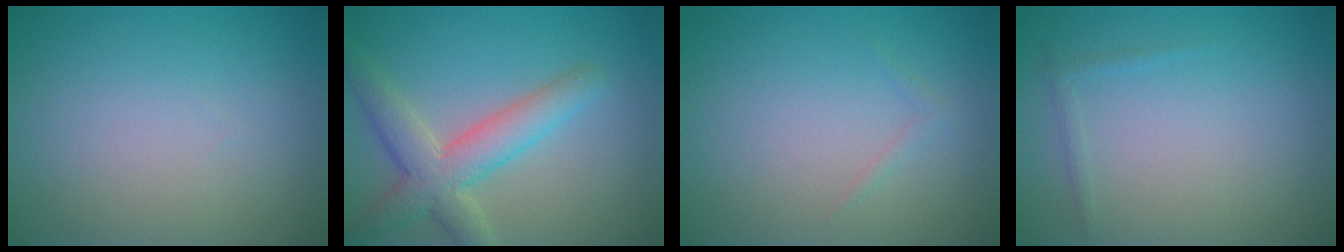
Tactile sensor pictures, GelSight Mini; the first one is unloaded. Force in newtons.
{"total": 5.3, "press": 5.2, "slide": 0.3}
{"total": 0.6, "press": 0.6, "slide": 0.0}
{"total": 0.7, "press": 0.7, "slide": 0.0}